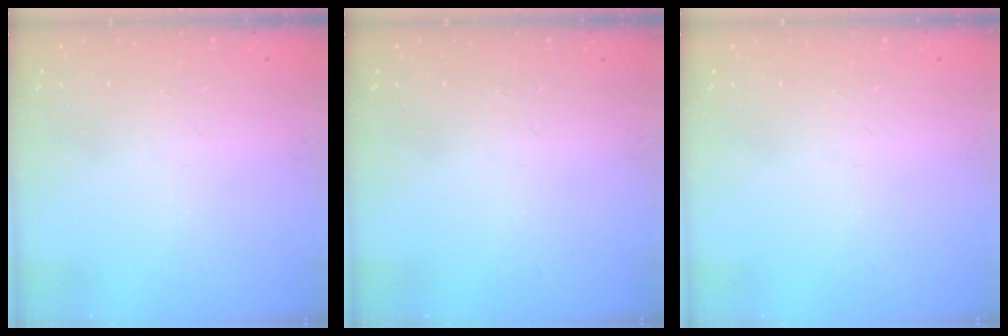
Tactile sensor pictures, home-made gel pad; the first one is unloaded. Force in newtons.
{"total": 0.0}
{"total": 0.0}